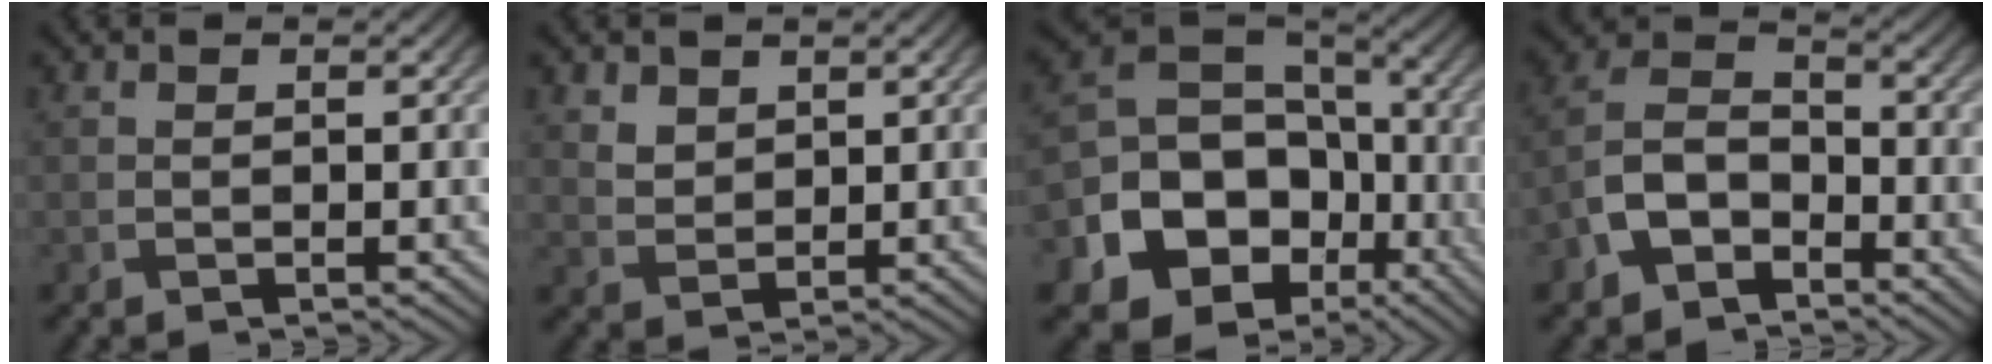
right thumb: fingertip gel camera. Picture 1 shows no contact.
{"total": 3.2, "force": [2.0, 2.1, 1.2], "torque": [-0.037, -0.011, 0.043]}
{"total": 18.3, "force": [-7.0, 14.5, 8.6], "torque": [-0.182, -0.048, -0.129]}
{"total": 7.6, "force": [-4.1, 4.7, 4.3], "torque": [-0.094, 0.005, -0.093]}